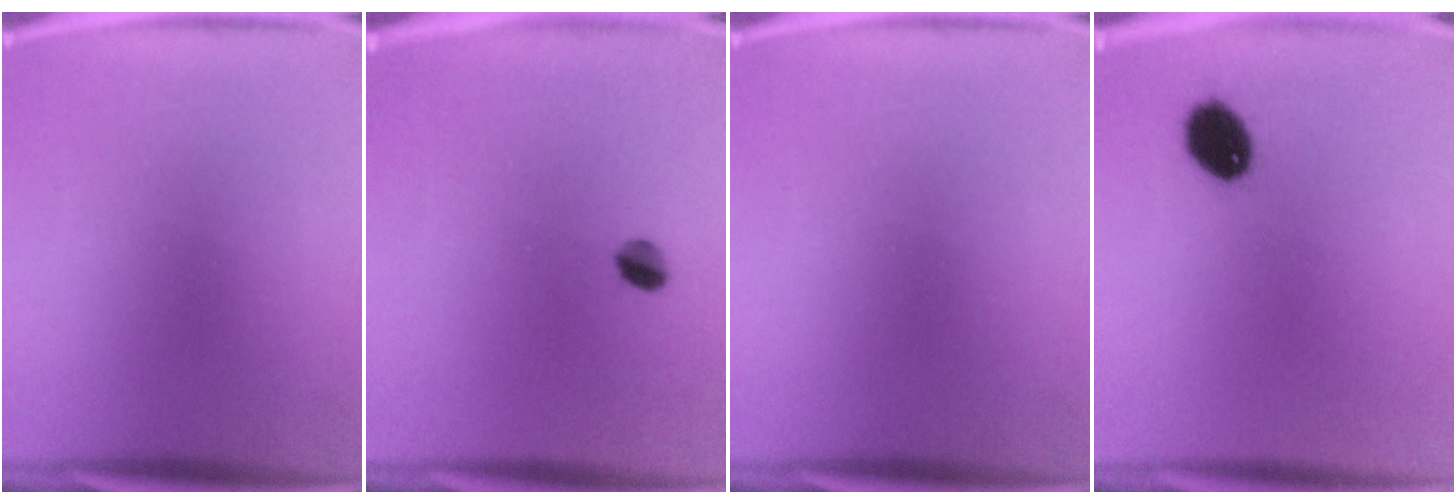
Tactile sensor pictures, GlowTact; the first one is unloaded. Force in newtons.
{"total": 3.0}
{"total": 0.0}
{"total": 8.1}